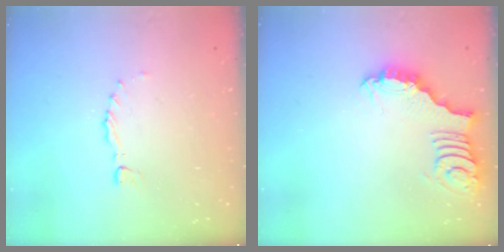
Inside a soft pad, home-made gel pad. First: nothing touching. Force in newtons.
{"total": 3.0, "press": 3.0, "slide": 0.1}